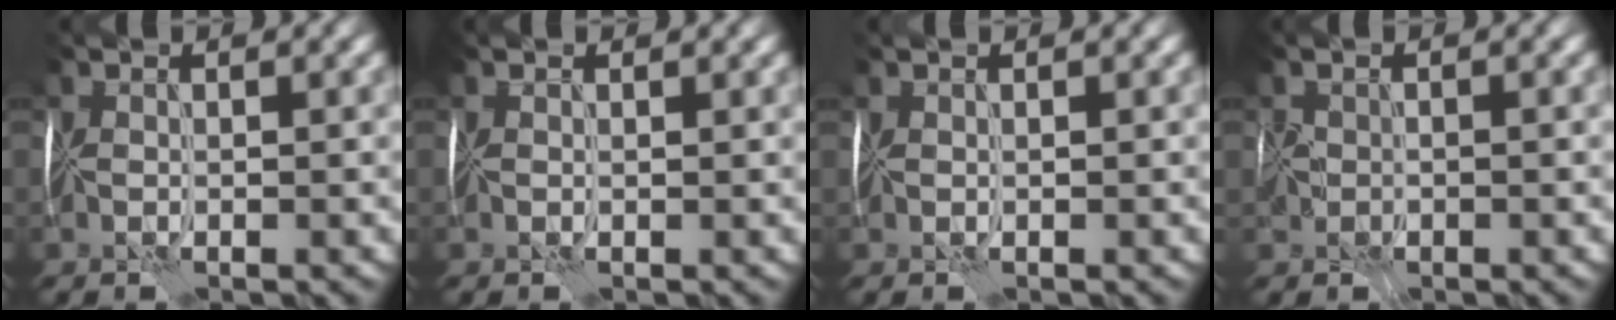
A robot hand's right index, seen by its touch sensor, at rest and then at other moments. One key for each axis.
{"total": 1.1, "fx": 0.3, "fy": -0.1, "fz": -1.1, "tx": 0.014, "ty": 0.010, "tz": 0.007}
{"total": 0.5, "fx": 0.4, "fy": 0.2, "fz": 0.1, "tx": 0.002, "ty": 0.002, "tz": 0.008}
{"total": 1.2, "fx": -0.5, "fy": 0.5, "fz": -0.9, "tx": 0.006, "ty": 0.007, "tz": 0.007}